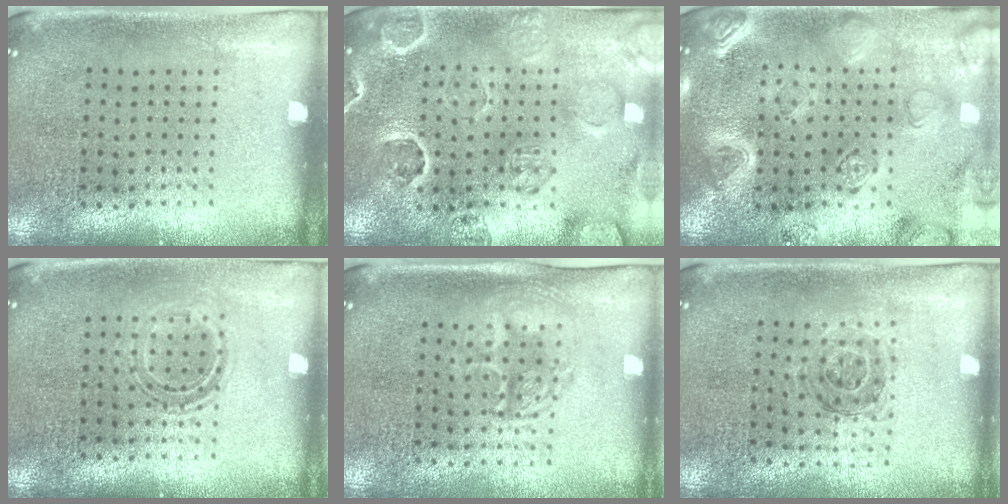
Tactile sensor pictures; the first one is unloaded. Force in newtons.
{"total": 2.8, "press": 2.7, "slide": 0.6}
{"total": 3.4, "press": 3.2, "slide": 1.2}
{"total": 1.2, "press": 0.9, "slide": 0.7}
{"total": 1.5, "press": 1.3, "slide": 0.6}
{"total": 1.0, "press": 1.0, "slide": 0.2}